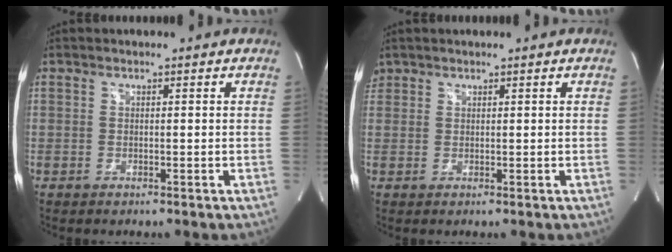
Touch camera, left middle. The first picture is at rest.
{"total": 1.6, "force": [1.2, 1.0, 0.0], "torque": [0.000, 0.015, 0.025]}